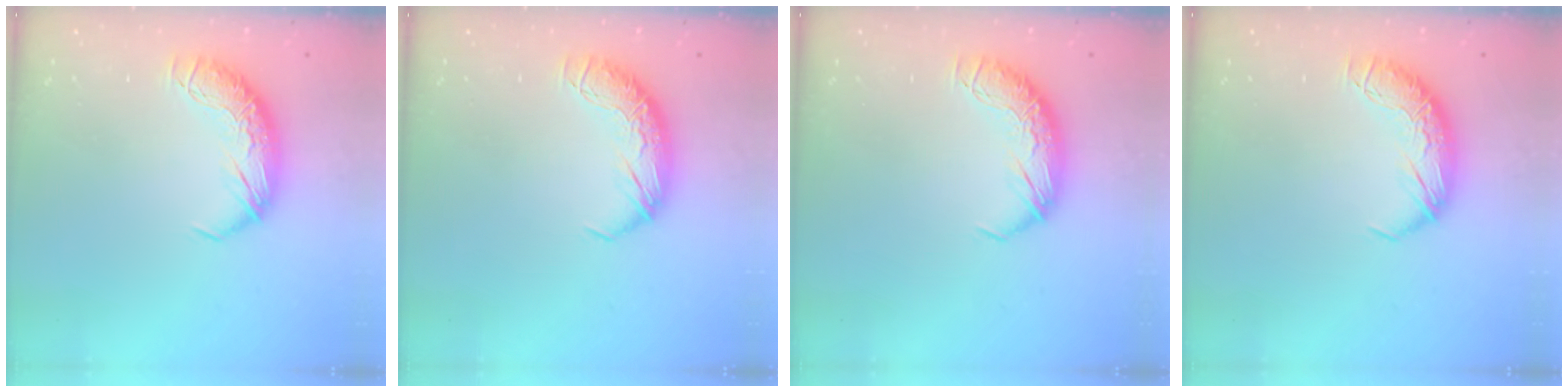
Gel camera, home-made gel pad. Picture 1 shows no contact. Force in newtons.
{"total": 0.0}
{"total": 0.0}
{"total": 0.0}